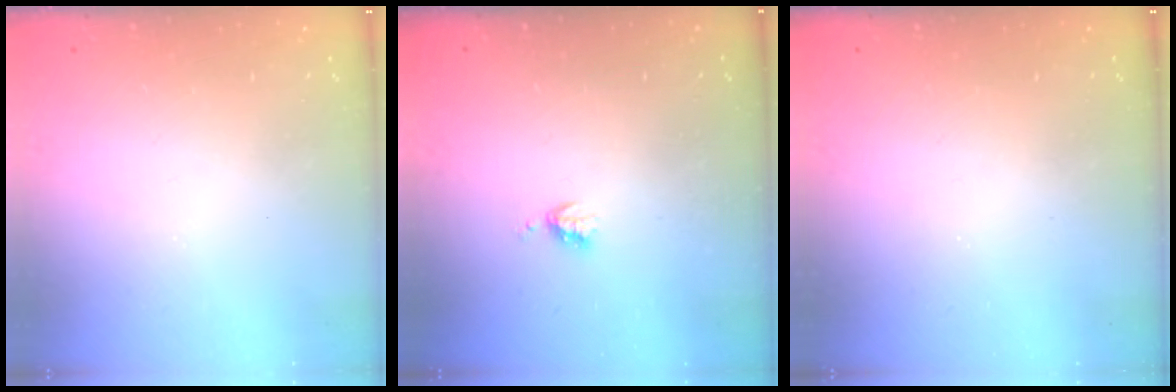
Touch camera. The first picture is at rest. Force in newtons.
{"total": 3.4, "press": 3.3, "slide": 0.5}
{"total": 0.0}